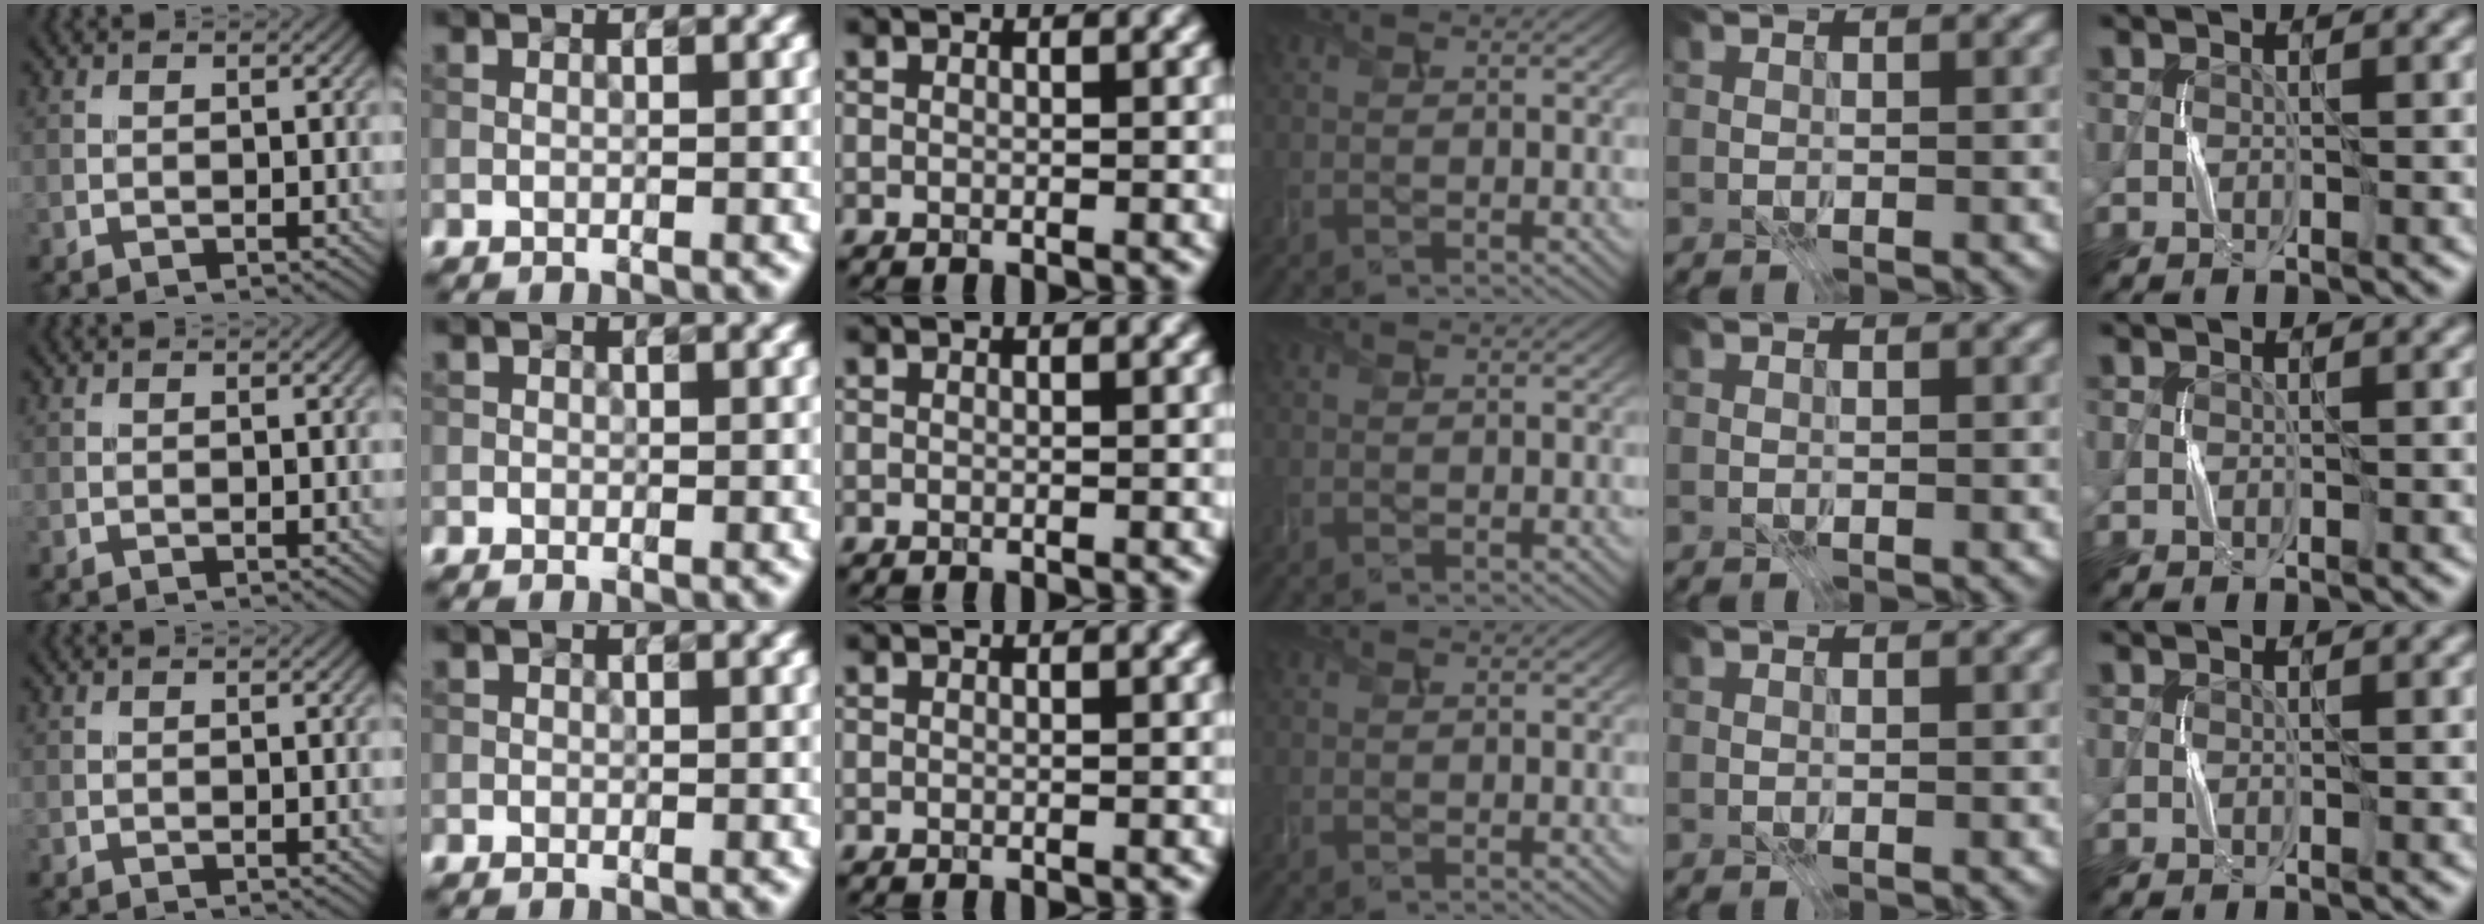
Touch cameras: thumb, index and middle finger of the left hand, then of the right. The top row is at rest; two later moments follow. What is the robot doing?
{"motion": "press", "object": "joystick"}